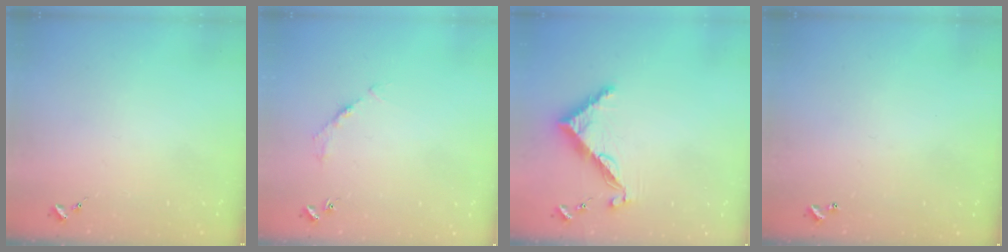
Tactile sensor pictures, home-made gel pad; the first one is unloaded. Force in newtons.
{"total": 2.7, "press": 2.7, "slide": 0.4}
{"total": 7.9, "press": 7.9, "slide": 0.1}
{"total": 1.0, "press": 1.0, "slide": 0.2}